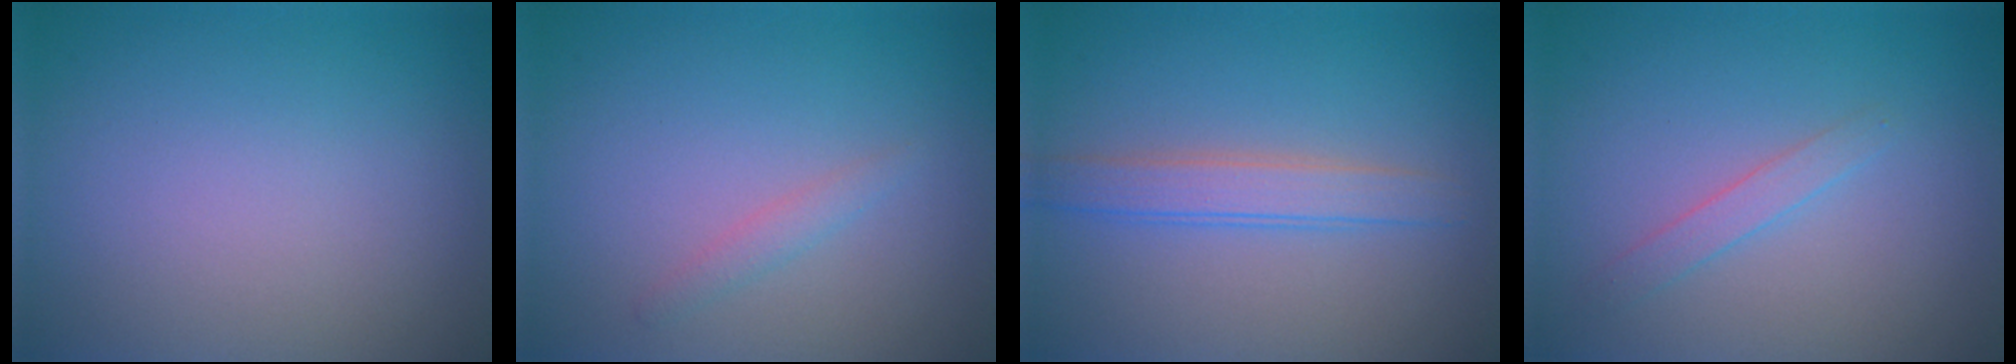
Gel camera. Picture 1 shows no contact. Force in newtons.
{"total": 1.1, "press": 1.1, "slide": 0.2}
{"total": 2.5, "press": 2.5, "slide": 0.1}
{"total": 1.4, "press": 1.4, "slide": 0.1}